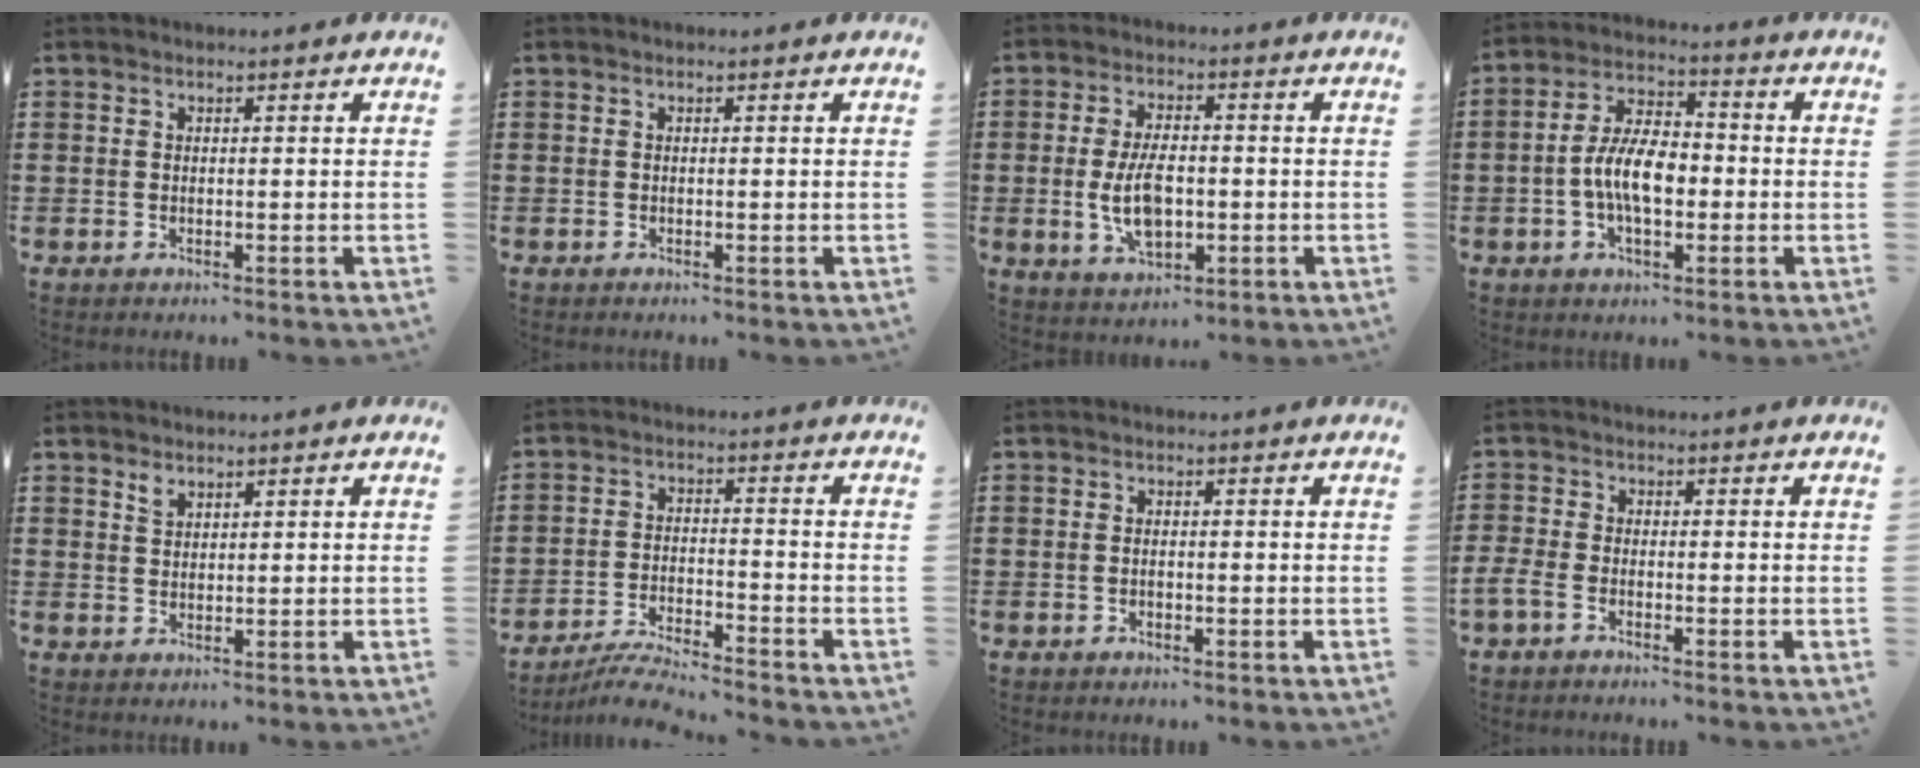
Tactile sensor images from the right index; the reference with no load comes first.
{"total": 0.0}
{"total": 7.6, "force": [-0.8, 4.0, 6.4], "torque": [-0.134, -0.002, -0.021]}
{"total": 8.4, "force": [-1.4, 4.1, 7.2], "torque": [-0.160, 0.003, -0.033]}
{"total": 1.6, "force": [1.4, 0.7, 0.4], "torque": [-0.004, -0.001, 0.025]}
{"total": 5.0, "force": [-4.9, -0.1, 1.2], "torque": [-0.027, -0.002, -0.098]}
{"total": 0.8, "force": [-0.2, 0.4, 0.7], "torque": [-0.014, -0.001, -0.004]}
{"total": 2.1, "force": [-1.8, 0.5, 1.1], "torque": [-0.034, -0.002, -0.039]}